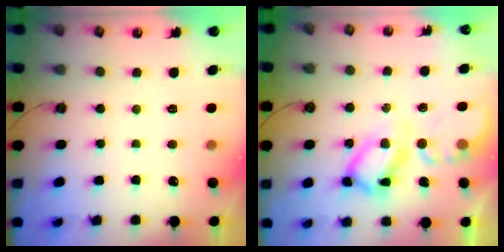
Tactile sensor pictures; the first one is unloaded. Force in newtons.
{"total": 13.7, "press": 13.6, "slide": 1.5}